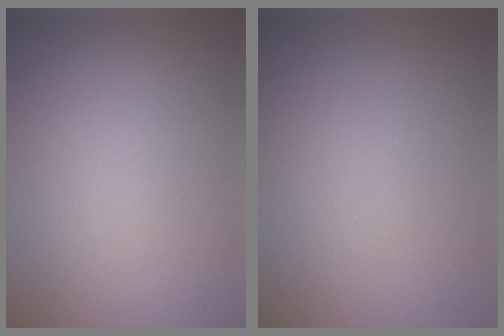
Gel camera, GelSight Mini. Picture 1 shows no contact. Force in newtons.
{"total": 0.0}